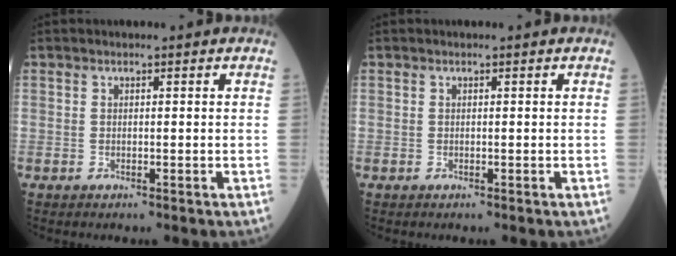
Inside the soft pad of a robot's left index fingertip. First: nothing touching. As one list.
[{"total": 0.0}]